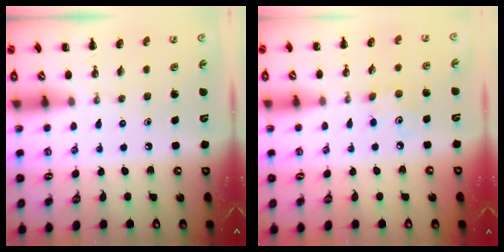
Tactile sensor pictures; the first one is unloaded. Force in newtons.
{"total": 3.7, "press": 3.6, "slide": 1.0}